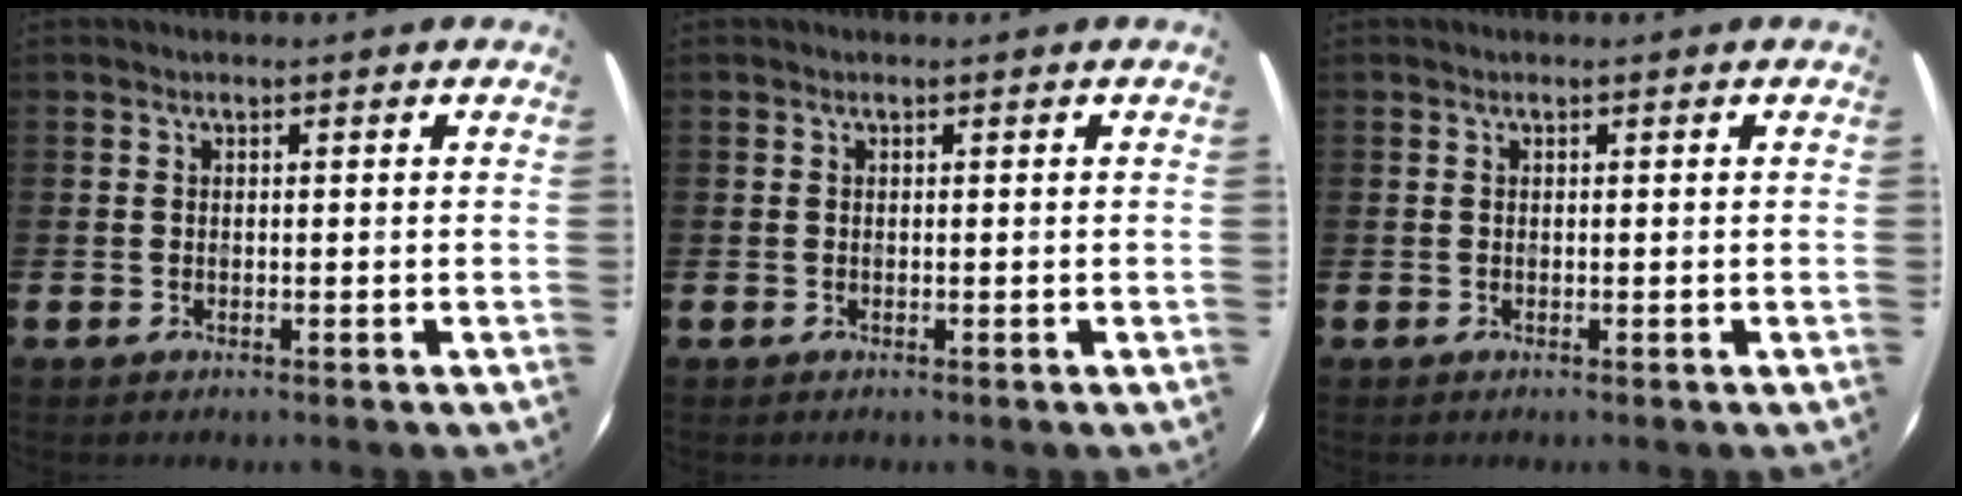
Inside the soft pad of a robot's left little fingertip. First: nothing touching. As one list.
[{"total": 0.0}, {"total": 0.0}]